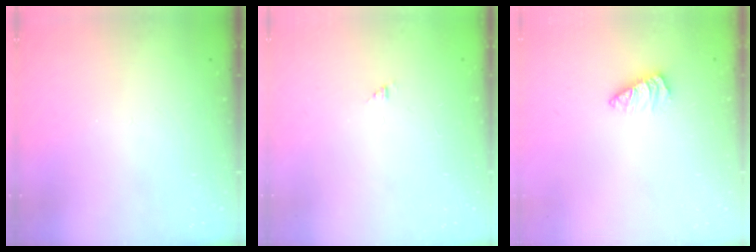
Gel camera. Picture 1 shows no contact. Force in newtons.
{"total": 1.0, "press": 1.0, "slide": 0.2}
{"total": 1.3, "press": 1.3, "slide": 0.2}